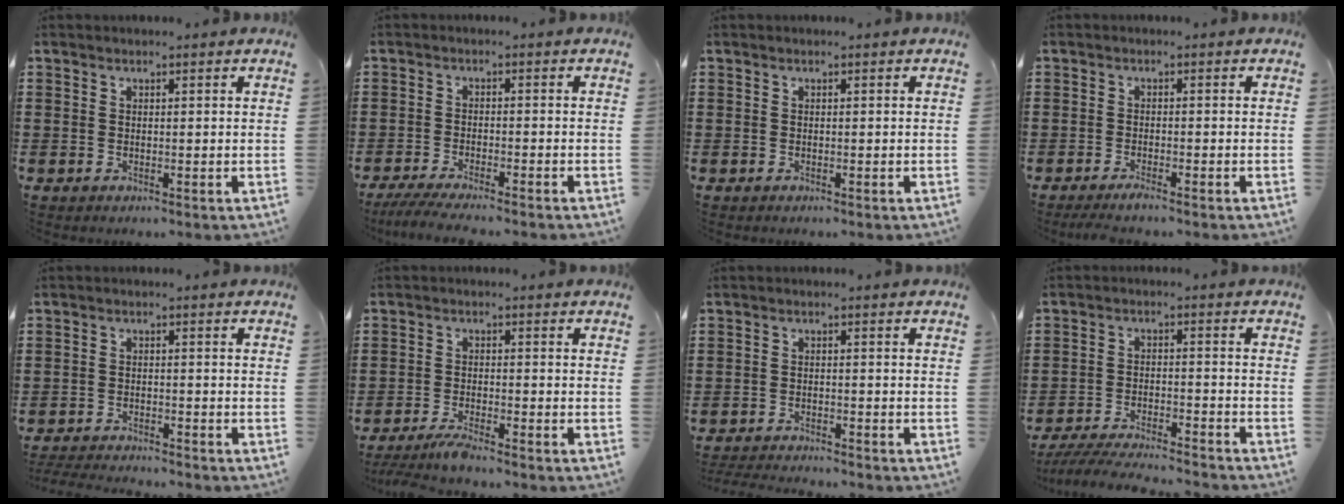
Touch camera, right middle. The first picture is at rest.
{"total": 3.6, "force": [-3.3, -0.1, 1.5], "torque": [-0.041, -0.015, -0.066]}
{"total": 0.0}
{"total": 1.7, "force": [-1.4, 0.0, 1.0], "torque": [-0.018, -0.001, -0.024]}
{"total": 2.9, "force": [-2.9, 0.0, 0.4], "torque": [-0.017, -0.005, -0.062]}
{"total": 3.1, "force": [-2.8, -0.1, 1.4], "torque": [-0.039, -0.010, -0.057]}
{"total": 2.6, "force": [-2.6, 0.0, 0.3], "torque": [-0.009, -0.003, -0.053]}
{"total": 5.6, "force": [-5.4, 0.1, 1.5], "torque": [-0.037, -0.007, -0.107]}